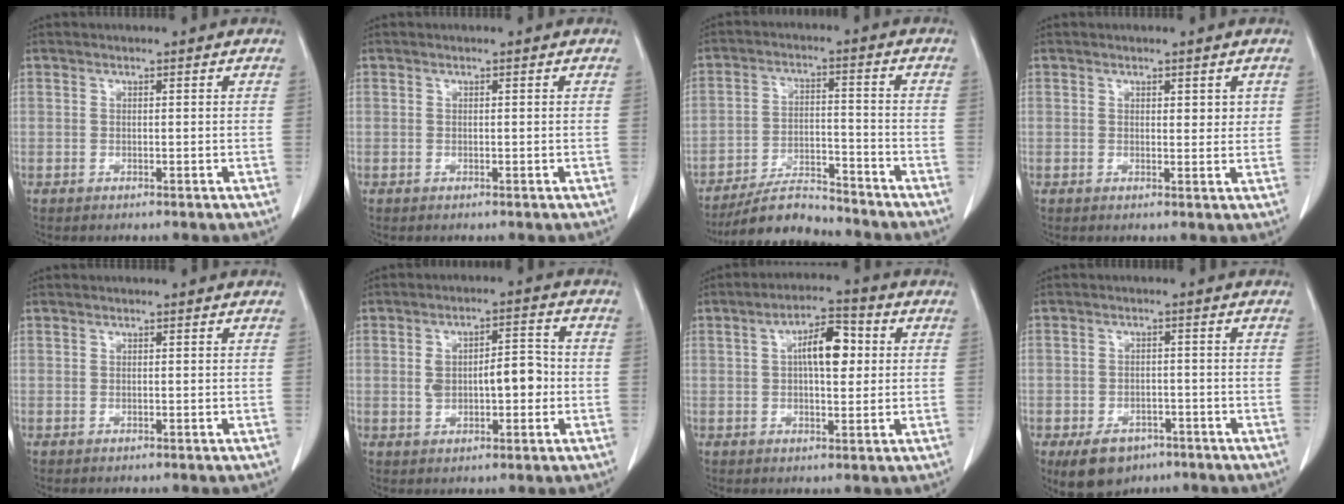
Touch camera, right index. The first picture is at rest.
{"total": 0.0}
{"total": 9.0, "force": [-8.6, 1.4, 2.3], "torque": [-0.036, -0.003, -0.151]}
{"total": 1.9, "force": [0.9, 1.0, 1.4], "torque": [-0.010, -0.006, 0.013]}
{"total": 0.0}
{"total": 7.6, "force": [-0.4, 3.4, 6.8], "torque": [-0.118, 0.021, -0.001]}
{"total": 7.7, "force": [1.4, 2.9, 7.0], "torque": [-0.119, 0.020, 0.021]}
{"total": 6.8, "force": [-4.2, 4.5, 2.8], "torque": [-0.051, 0.001, -0.056]}